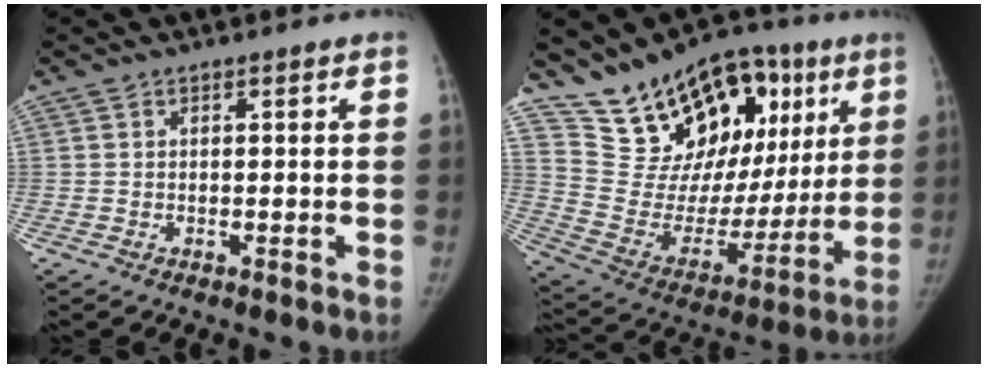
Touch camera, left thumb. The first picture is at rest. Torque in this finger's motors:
{"motor_torque": [0.62, 0.69, 1.45, -1.32, 0.05]}